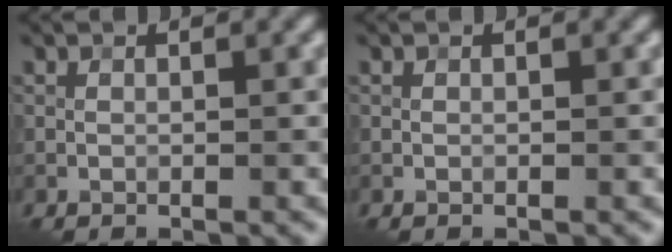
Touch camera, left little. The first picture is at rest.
{"total": 0.0}